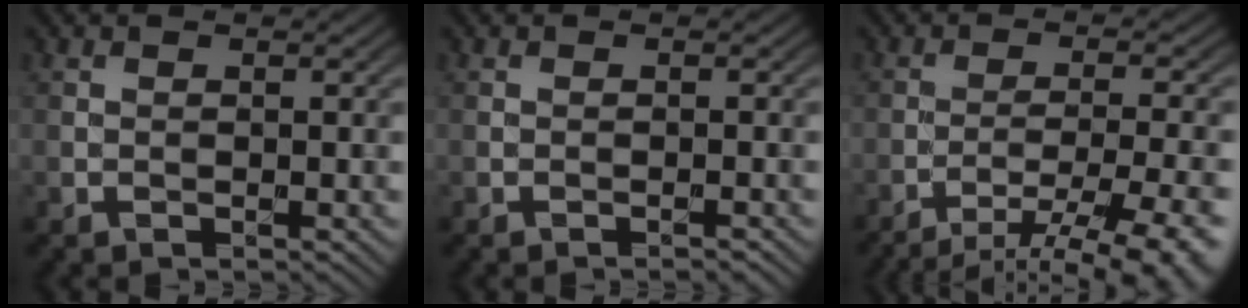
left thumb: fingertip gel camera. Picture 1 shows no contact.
{"total": 0.6, "force": [-0.5, -0.1, 0.3], "torque": [-0.003, 0.002, -0.011]}
{"total": 12.9, "force": [-9.6, 2.9, 8.0], "torque": [-0.123, -0.007, -0.123]}